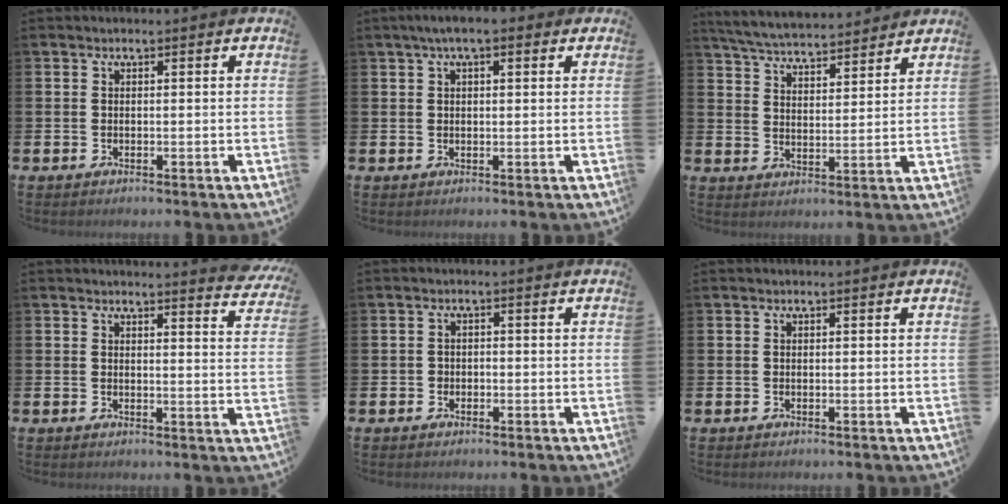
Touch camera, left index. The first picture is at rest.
{"total": 3.7, "force": [2.4, 1.4, 2.5], "torque": [-0.042, 0.002, 0.040]}
{"total": 5.8, "force": [5.7, 0.6, 0.8], "torque": [-0.039, -0.035, 0.102]}
{"total": 3.1, "force": [3.1, -0.2, 0.1], "torque": [0.016, -0.029, 0.051]}
{"total": 1.2, "force": [-0.6, 1.0, 0.2], "torque": [-0.005, 0.005, -0.015]}
{"total": 0.0}